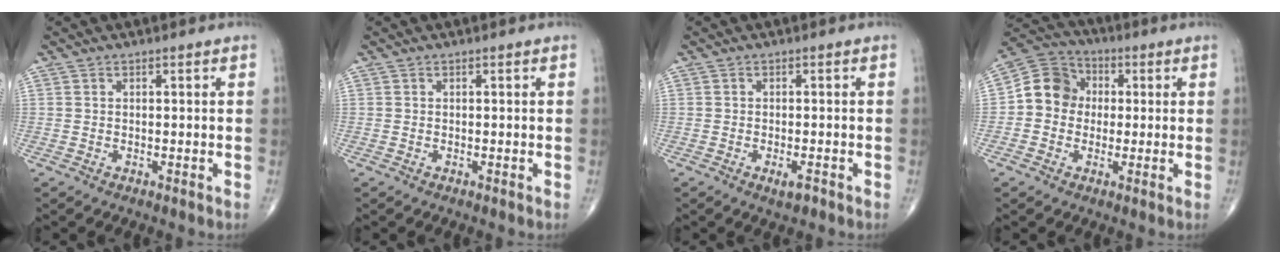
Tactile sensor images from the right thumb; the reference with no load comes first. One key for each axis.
{"total": 0.0}
{"total": 2.2, "fx": -1.1, "fy": 0.8, "fz": 1.7, "tx": -0.028, "ty": -0.001, "tz": -0.020}
{"total": 9.4, "fx": 0.2, "fy": 8.4, "fz": 4.2, "tx": -0.049, "ty": 0.027, "tz": -0.013}